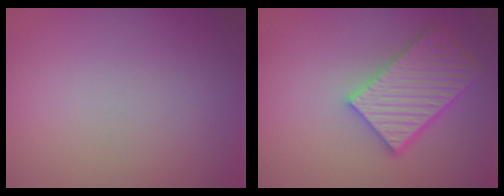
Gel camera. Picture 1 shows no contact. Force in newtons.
{"total": 5.5, "press": 4.6, "slide": 3.0}